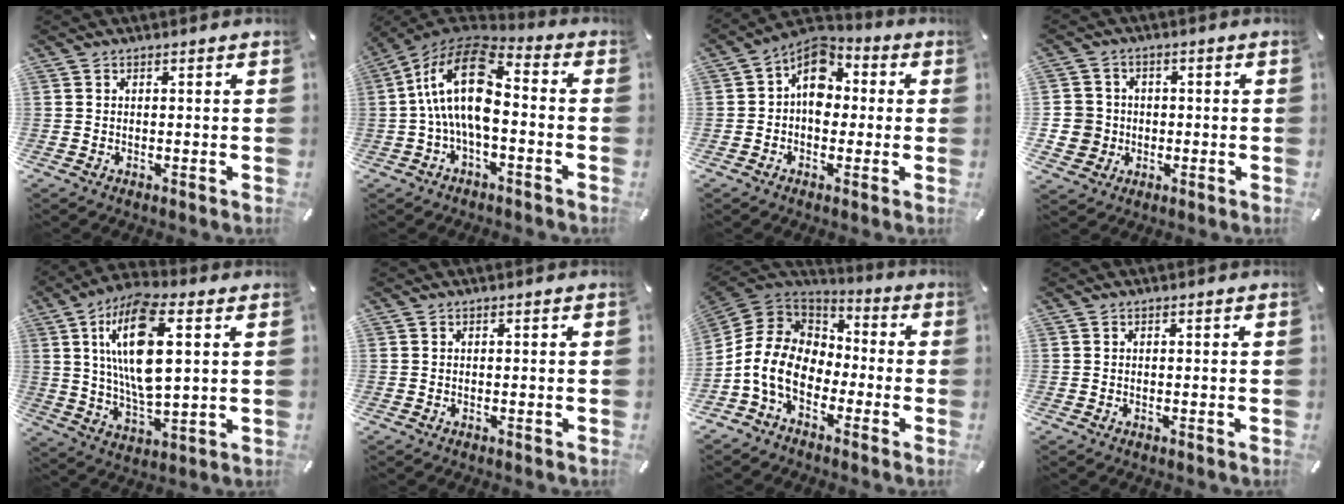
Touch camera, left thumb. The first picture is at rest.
{"total": 16.8, "force": [-0.6, 8.5, 14.5], "torque": [-0.297, 0.011, -0.012]}
{"total": 8.7, "force": [1.2, 6.7, 5.4], "torque": [-0.084, -0.005, 0.017]}
{"total": 6.7, "force": [-1.0, 6.5, 1.0], "torque": [-0.025, 0.011, -0.017]}
{"total": 17.5, "force": [5.1, 7.4, 15.0], "torque": [-0.307, -0.003, 0.083]}
{"total": 0.0}
{"total": 12.4, "force": [-5.6, 8.9, 6.6], "torque": [-0.165, 0.021, -0.112]}
{"total": 0.0}